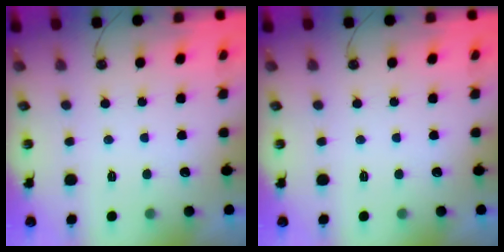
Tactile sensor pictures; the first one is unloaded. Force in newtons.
{"total": 0.0}